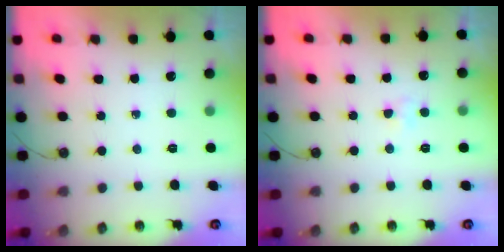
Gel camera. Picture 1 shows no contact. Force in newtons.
{"total": 2.3, "press": 2.3, "slide": 0.5}